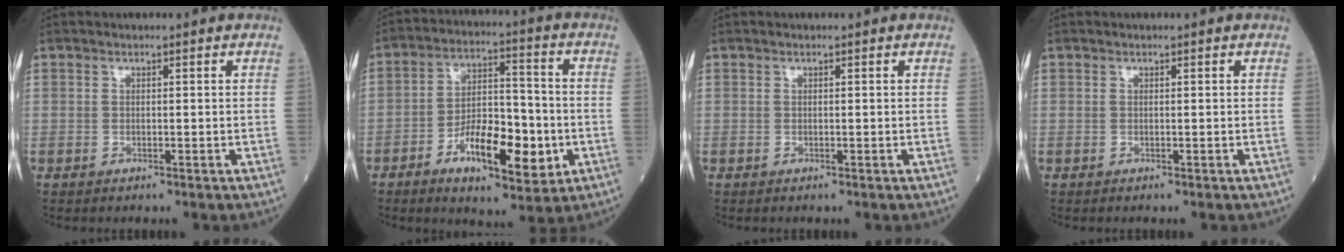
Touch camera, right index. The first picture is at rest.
{"total": 12.7, "force": [-4.5, 4.6, 11.0], "torque": [-0.188, 0.008, -0.073]}
{"total": 0.0}
{"total": 0.0}